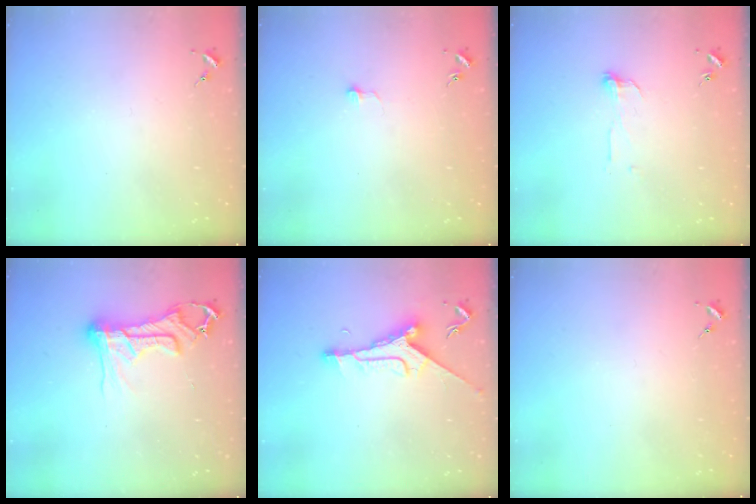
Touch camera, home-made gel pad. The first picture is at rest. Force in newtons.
{"total": 3.5, "press": 3.5, "slide": 0.3}
{"total": 6.9, "press": 6.9, "slide": 0.6}
{"total": 14.0, "press": 13.9, "slide": 1.3}
{"total": 9.9, "press": 9.9, "slide": 0.6}
{"total": 0.0}